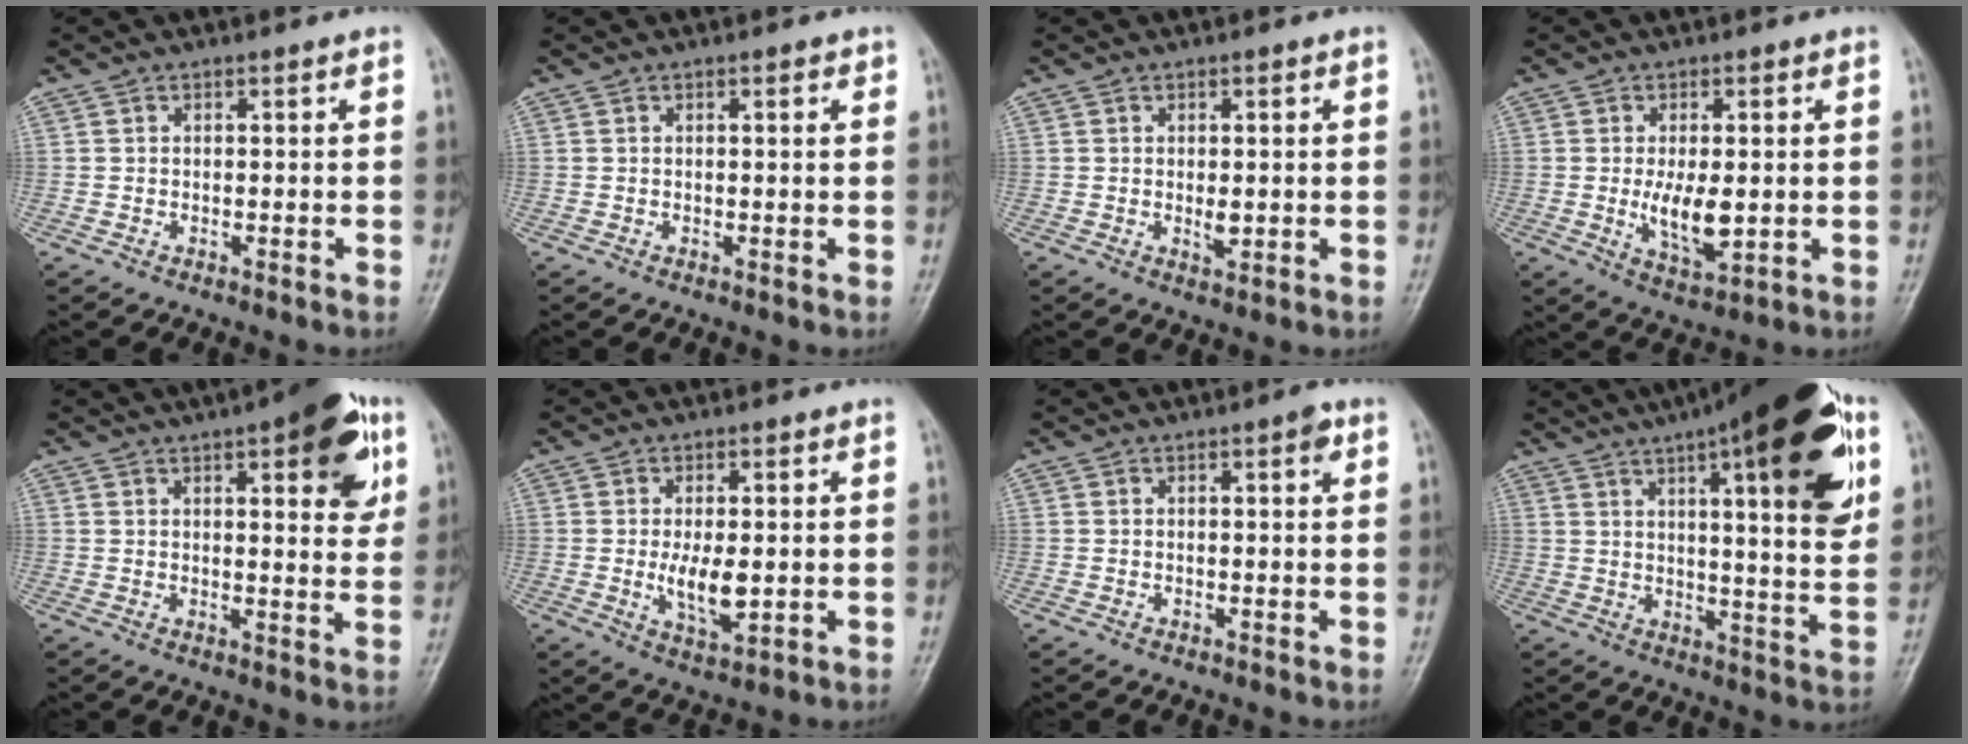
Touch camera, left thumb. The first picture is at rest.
{"total": 1.2, "force": [0.6, 0.4, 1.0], "torque": [-0.012, 0.001, 0.005]}
{"total": 2.7, "force": [0.1, 1.3, 2.4], "torque": [-0.031, -0.006, 0.004]}
{"total": 8.1, "force": [-0.4, 3.6, 7.2], "torque": [-0.119, -0.017, 0.000]}
{"total": 13.6, "force": [6.1, 4.6, 11.2], "torque": [-0.111, -0.017, 0.071]}
{"total": 7.1, "force": [-0.4, 3.1, 6.4], "torque": [-0.108, -0.016, -0.001]}
{"total": 1.9, "force": [0.8, 0.5, 1.6], "torque": [-0.021, 0.000, 0.009]}
{"total": 25.3, "force": [11.6, 6.3, 21.6], "torque": [-0.292, -0.014, 0.161]}